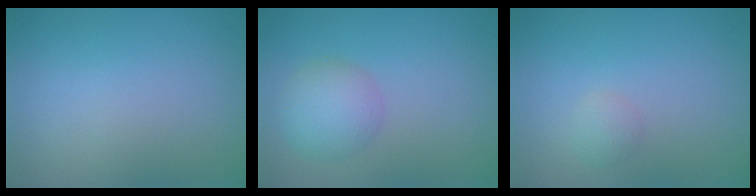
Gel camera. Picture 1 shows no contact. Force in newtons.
{"total": 3.5, "press": 3.5, "slide": 0.1}
{"total": 1.1, "press": 1.1, "slide": 0.1}